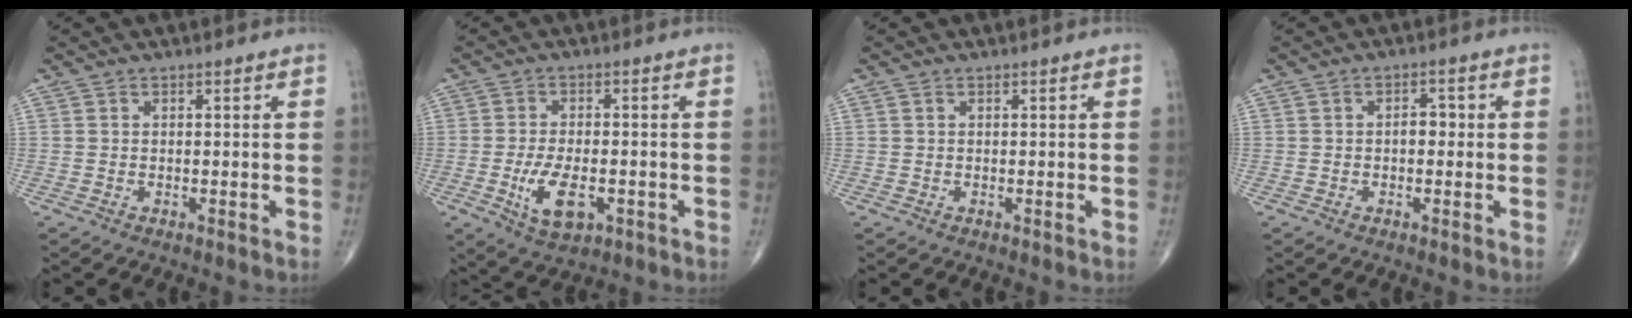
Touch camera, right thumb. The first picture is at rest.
{"total": 7.9, "force": [-2.4, 3.9, 6.5], "torque": [-0.115, -0.001, -0.034]}
{"total": 0.0}
{"total": 2.6, "force": [-0.1, 1.7, 2.0], "torque": [-0.018, 0.008, -0.007]}